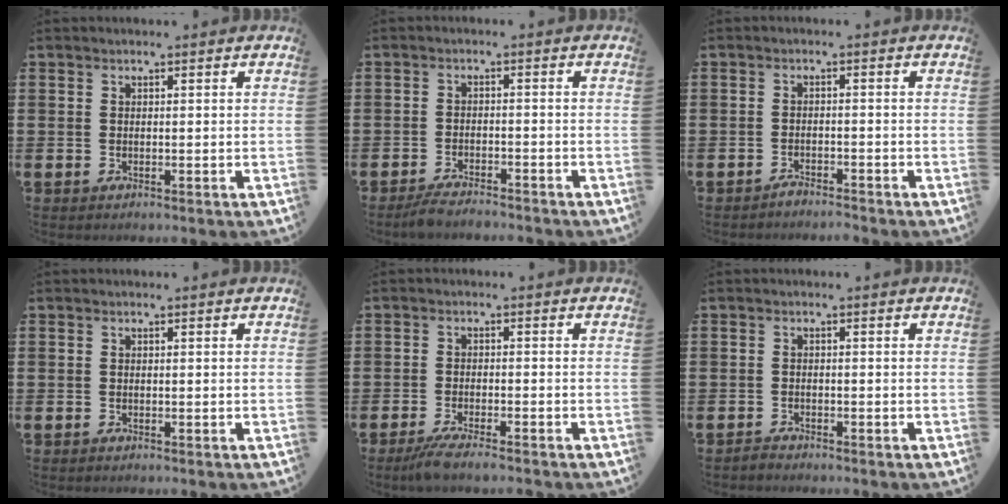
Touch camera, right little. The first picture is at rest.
{"total": 2.4, "force": [-2.3, 0.1, 0.6], "torque": [-0.011, 0.007, -0.047]}
{"total": 1.6, "force": [-1.6, 0.0, 0.0], "torque": [-0.004, 0.003, -0.032]}
{"total": 0.0}
{"total": 2.9, "force": [-2.3, -0.1, 1.7], "torque": [-0.026, -0.003, -0.041]}
{"total": 0.9, "force": [-0.9, 0.1, 0.0], "torque": [-0.003, 0.000, -0.019]}